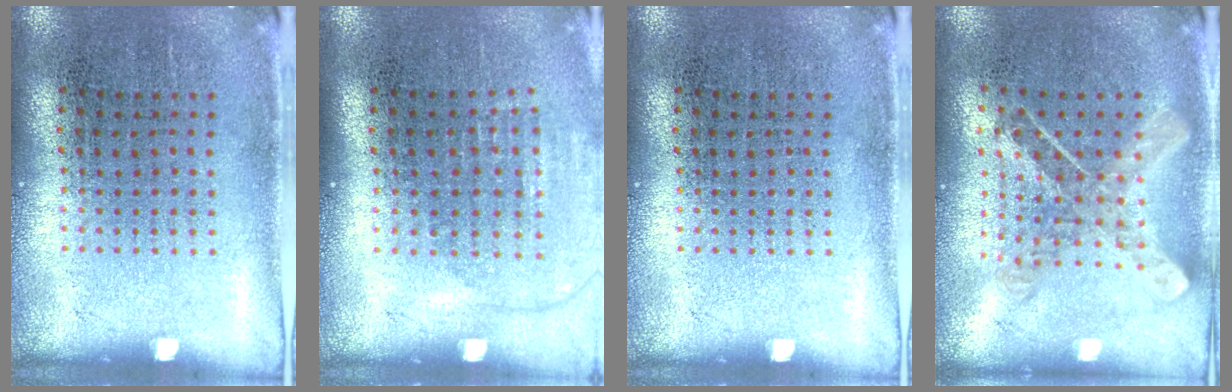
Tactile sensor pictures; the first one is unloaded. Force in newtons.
{"total": 1.3, "press": 1.2, "slide": 0.5}
{"total": 0.0}
{"total": 0.9, "press": 0.9, "slide": 0.1}